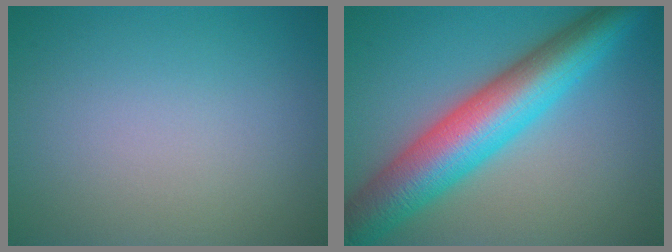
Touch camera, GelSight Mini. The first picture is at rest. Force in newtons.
{"total": 10.2, "press": 10.2, "slide": 0.1}